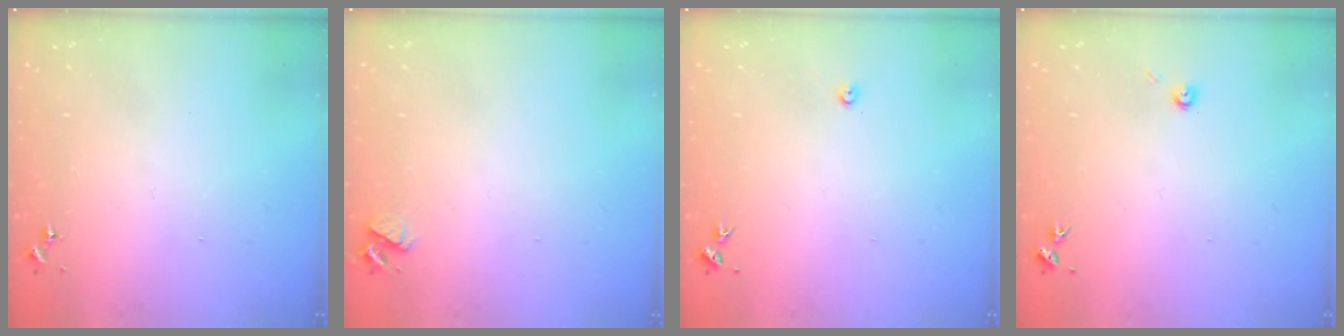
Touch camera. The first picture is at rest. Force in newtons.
{"total": 4.1, "press": 4.0, "slide": 0.6}
{"total": 2.2, "press": 2.2, "slide": 0.3}
{"total": 3.9, "press": 3.9, "slide": 0.5}